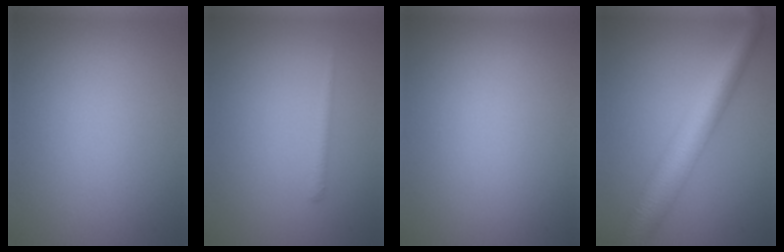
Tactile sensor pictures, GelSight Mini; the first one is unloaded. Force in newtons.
{"total": 0.9, "press": 0.9, "slide": 0.1}
{"total": 0.0}
{"total": 6.9, "press": 6.9, "slide": 0.1}